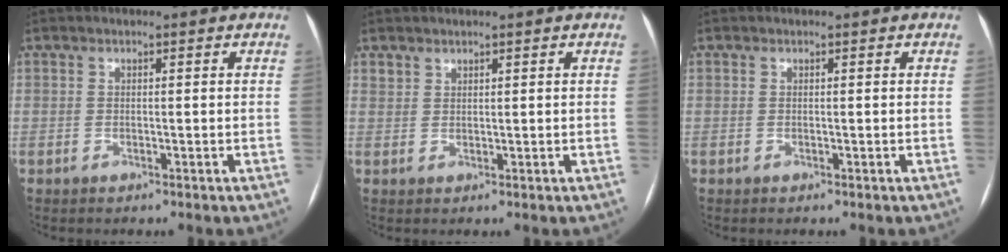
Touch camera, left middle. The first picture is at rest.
{"total": 1.0, "force": [1.0, 0.3, 0.0], "torque": [0.003, 0.001, 0.019]}
{"total": 0.0}